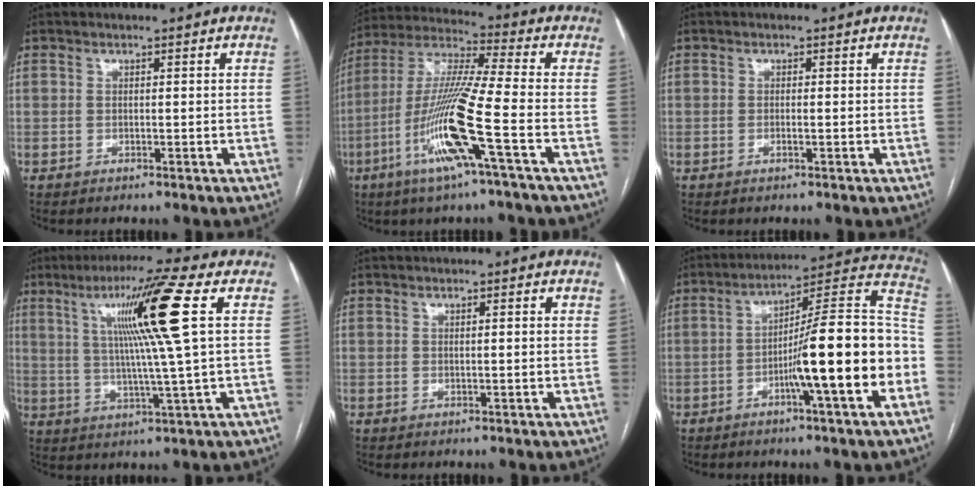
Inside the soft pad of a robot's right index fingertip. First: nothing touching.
{"total": 15.2, "force": [-5.8, -0.7, 14.0], "torque": [-0.289, -0.011, -0.116]}
{"total": 0.6, "force": [-0.2, 0.0, 0.6], "torque": [-0.012, 0.002, -0.002]}
{"total": 13.0, "force": [3.9, -2.2, 12.2], "torque": [-0.206, 0.010, 0.068]}
{"total": 1.1, "force": [0.4, 0.0, 1.0], "torque": [-0.020, 0.006, 0.004]}
{"total": 18.1, "force": [-5.0, 0.2, 17.4], "torque": [-0.230, 0.022, -0.078]}